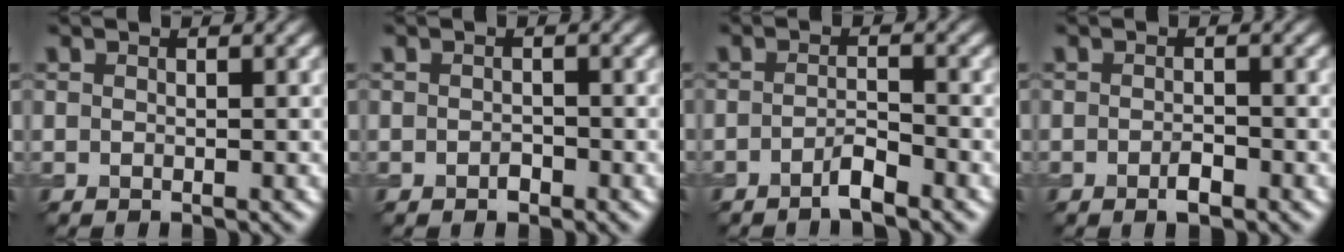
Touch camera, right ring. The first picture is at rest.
{"total": 0.8, "force": [-0.5, 0.5, 0.4], "torque": [-0.006, -0.002, -0.008]}
{"total": 1.9, "force": [-1.4, 0.2, 1.3], "torque": [-0.023, 0.005, -0.030]}
{"total": 1.3, "force": [-0.8, 0.4, 1.0], "torque": [-0.020, -0.002, -0.014]}